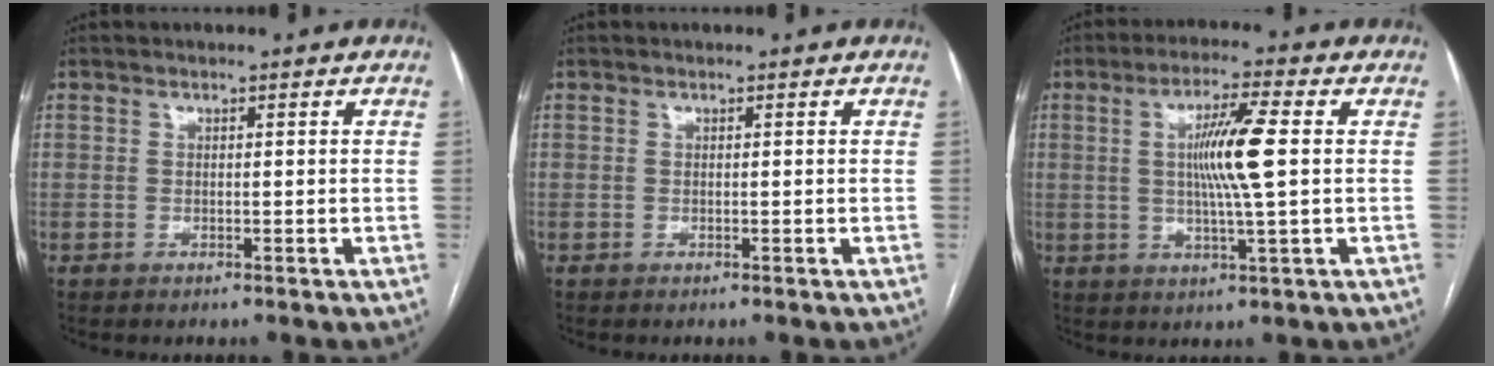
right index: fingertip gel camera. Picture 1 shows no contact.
{"total": 0.0}
{"total": 8.9, "force": [1.0, -0.2, 8.8], "torque": [-0.162, 0.000, 0.018]}